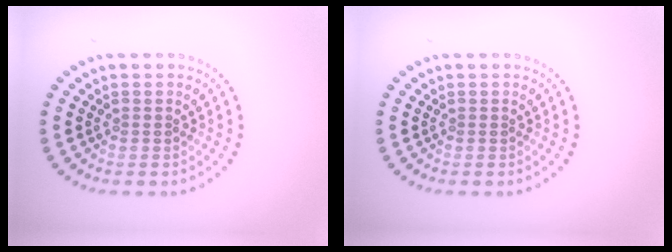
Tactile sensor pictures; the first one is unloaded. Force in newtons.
{"total": 0.0}